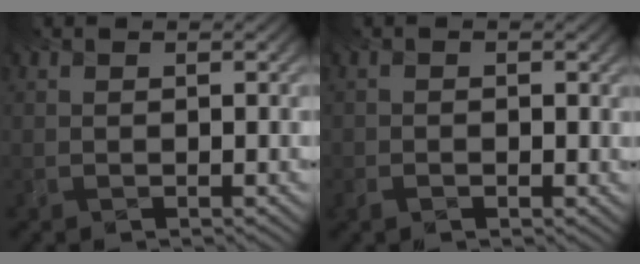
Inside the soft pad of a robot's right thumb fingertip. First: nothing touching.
{"total": 0.6, "force": [-0.4, 0.2, -0.4], "torque": [0.007, -0.001, -0.003]}